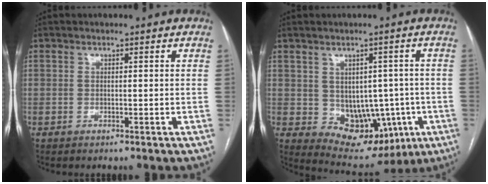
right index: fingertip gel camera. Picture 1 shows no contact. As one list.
[{"total": 10.1, "force": [-1.7, 7.1, 7.0], "torque": [-0.081, 0.017, 0.004]}]